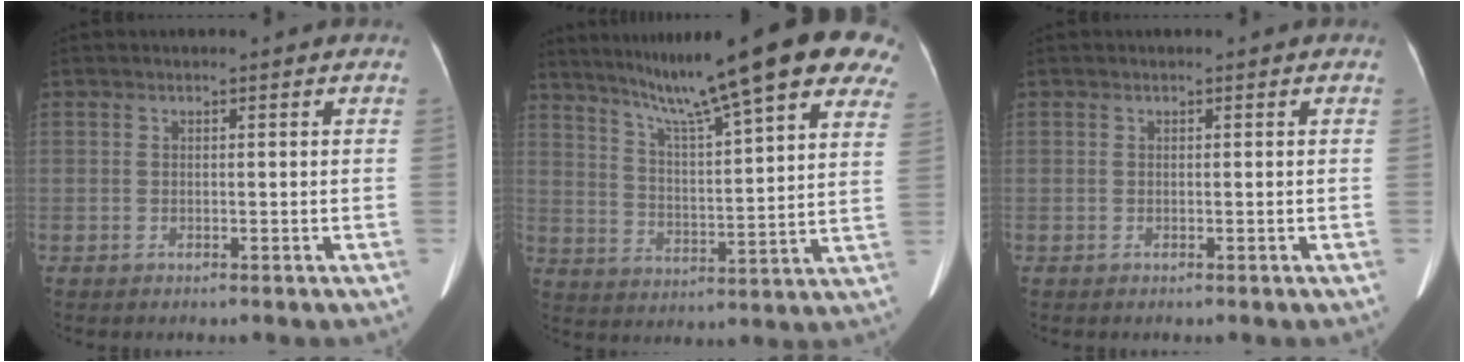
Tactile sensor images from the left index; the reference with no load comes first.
{"total": 25.1, "force": [18.4, 2.0, 17.0], "torque": [-0.265, 0.012, 0.254]}
{"total": 0.0}